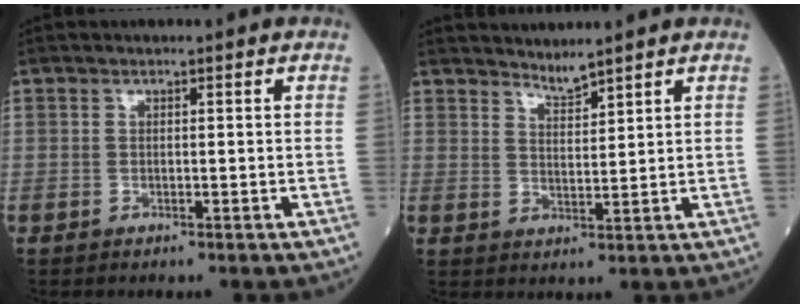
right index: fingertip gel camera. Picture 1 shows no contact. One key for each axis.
{"total": 2.6, "fx": 2.5, "fy": -0.4, "fz": 0.4, "tx": -0.009, "ty": -0.005, "tz": 0.053}